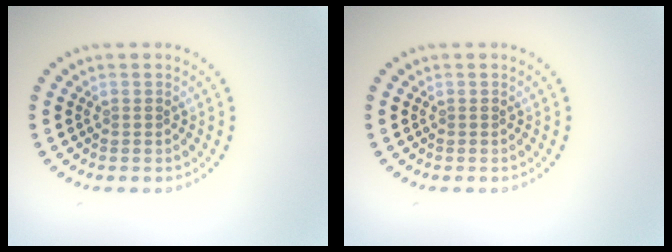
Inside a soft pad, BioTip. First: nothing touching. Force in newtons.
{"total": 0.0}